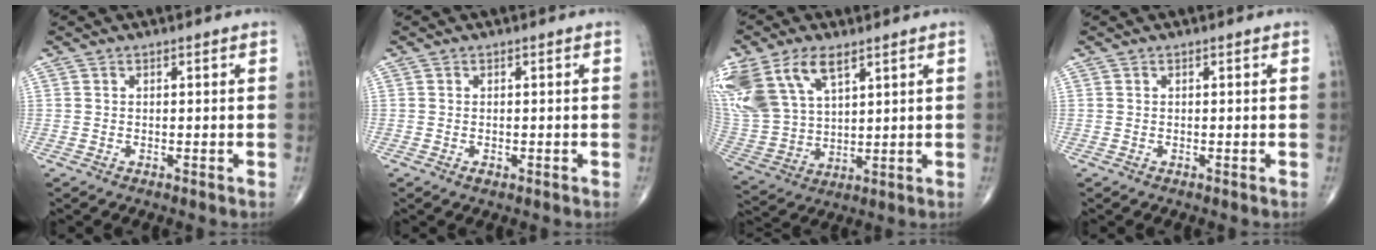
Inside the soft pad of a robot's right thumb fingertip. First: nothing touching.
{"total": 0.9, "force": [-0.3, 0.5, 0.6], "torque": [-0.009, -0.002, -0.004]}
{"total": 19.5, "force": [9.8, 11.0, 12.7], "torque": [-0.294, -0.005, 0.201]}
{"total": 0.0}